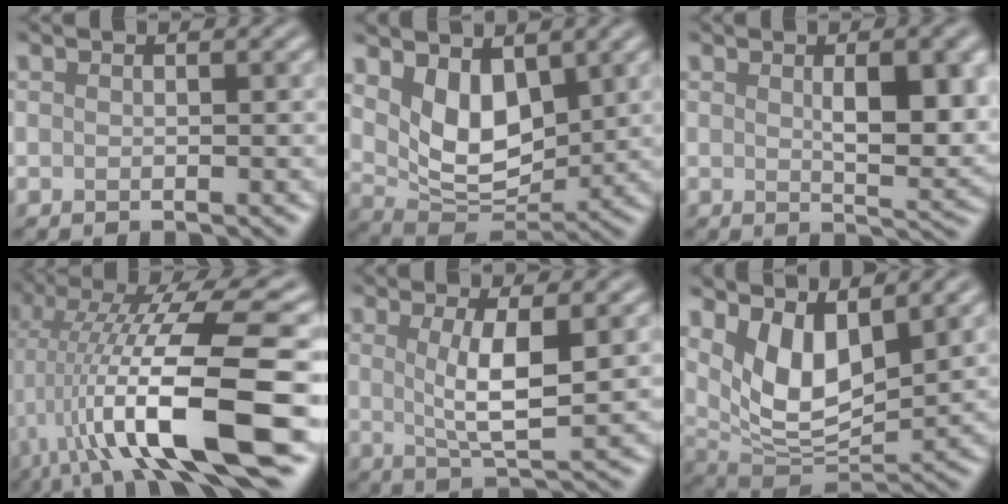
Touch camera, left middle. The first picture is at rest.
{"total": 5.7, "force": [2.3, 3.4, 3.9], "torque": [-0.077, -0.009, 0.047]}
{"total": 5.7, "force": [1.0, 1.8, 5.3], "torque": [-0.075, 0.002, 0.027]}
{"total": 13.7, "force": [-2.5, 3.2, 13.1], "torque": [-0.220, 0.012, -0.029]}
{"total": 4.9, "force": [0.9, 1.0, 4.7], "torque": [-0.086, 0.001, 0.025]}
{"total": 7.1, "force": [2.9, 3.4, 5.5], "torque": [-0.111, -0.011, 0.063]}